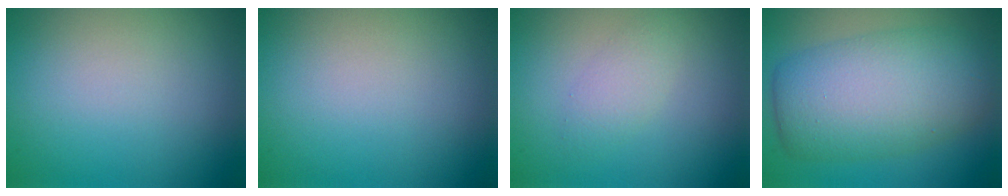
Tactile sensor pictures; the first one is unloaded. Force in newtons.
{"total": 0.0}
{"total": 1.7, "press": 1.7, "slide": 0.1}
{"total": 9.0, "press": 9.0, "slide": 0.2}